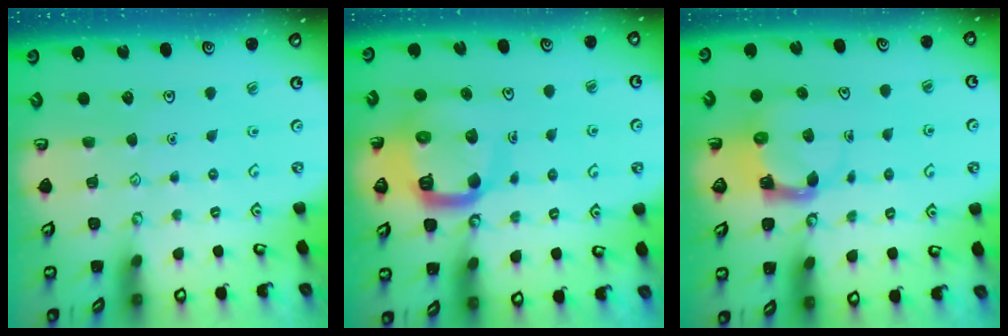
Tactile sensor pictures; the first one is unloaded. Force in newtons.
{"total": 13.8, "press": 13.8, "slide": 1.5}
{"total": 3.8, "press": 3.7, "slide": 0.7}